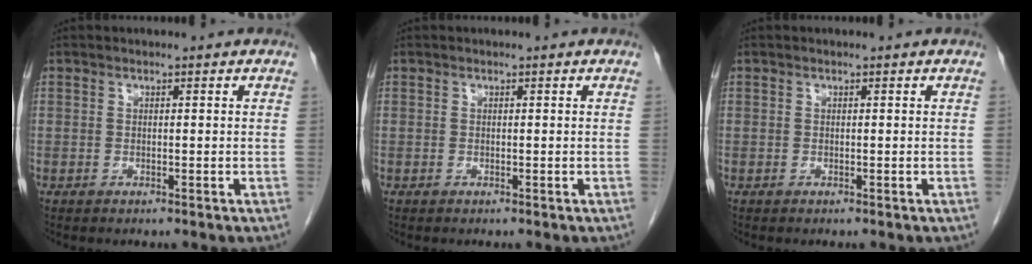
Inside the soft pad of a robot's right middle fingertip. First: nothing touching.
{"total": 0.0}
{"total": 0.0}